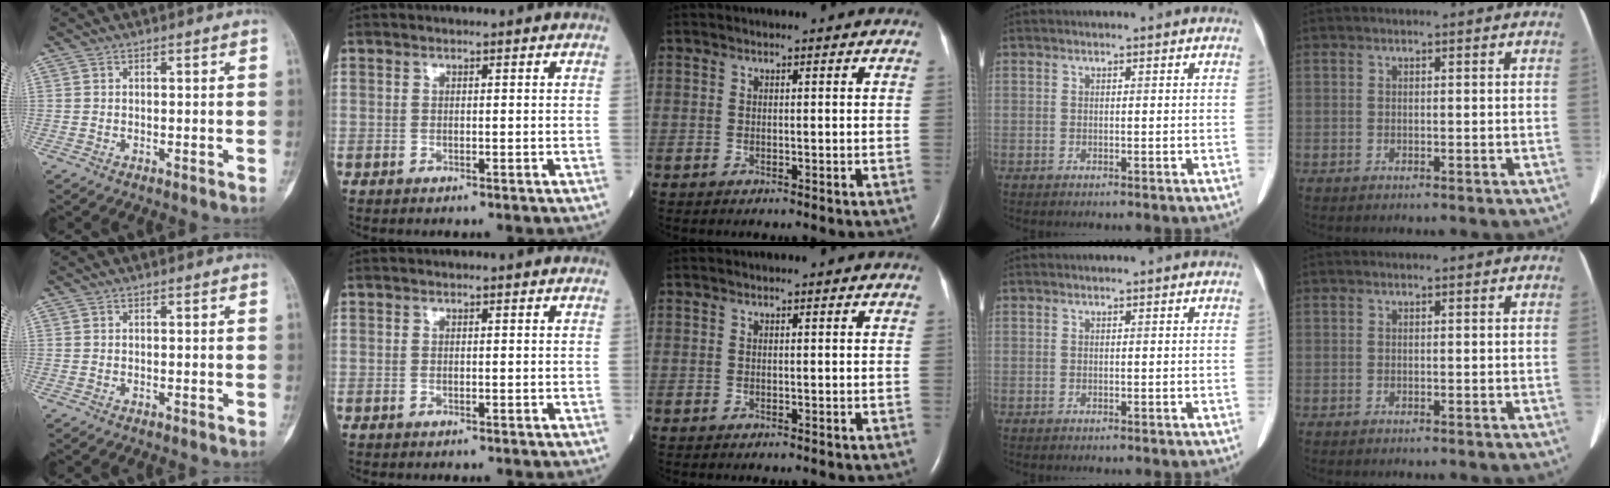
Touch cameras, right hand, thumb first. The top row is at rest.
{}